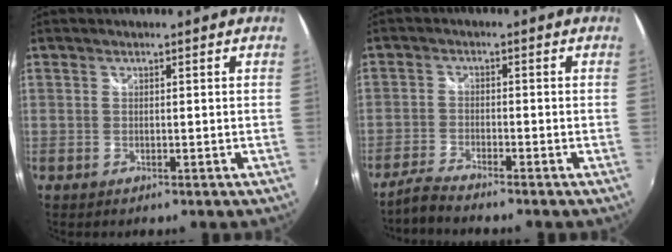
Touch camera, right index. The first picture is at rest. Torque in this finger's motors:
{"motor_torque": [0.02, -0.13, 0.00, 0.02]}